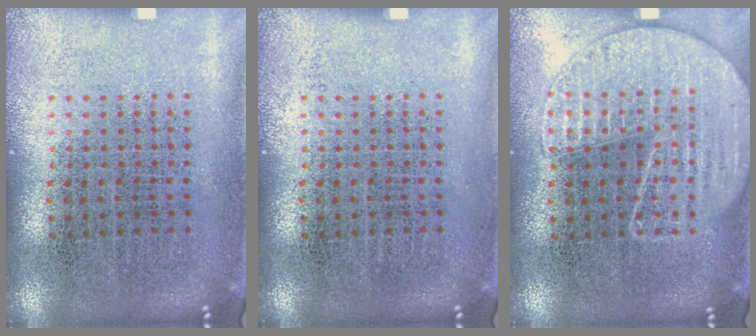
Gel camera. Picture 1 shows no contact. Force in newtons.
{"total": 0.0}
{"total": 1.6, "press": 1.5, "slide": 0.5}